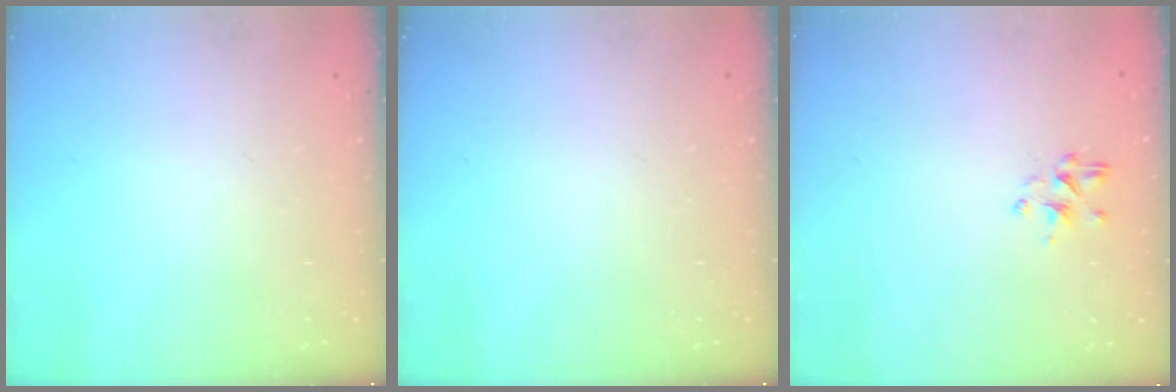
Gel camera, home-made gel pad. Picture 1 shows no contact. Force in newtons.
{"total": 0.0}
{"total": 2.2, "press": 2.0, "slide": 0.9}